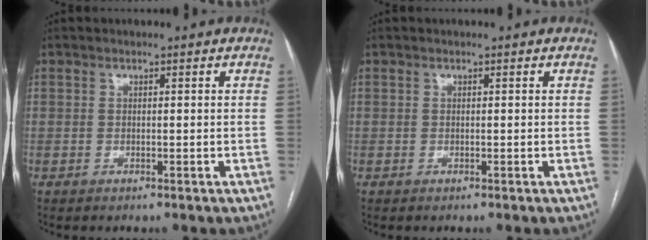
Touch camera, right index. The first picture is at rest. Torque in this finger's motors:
{"motor_torque": [0.00, 0.00, 0.00, 0.00]}